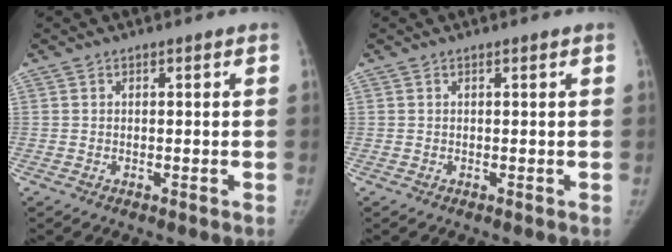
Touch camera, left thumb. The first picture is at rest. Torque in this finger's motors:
{"motor_torque": [-0.10, -0.11, -0.05, 0.33, -0.01]}